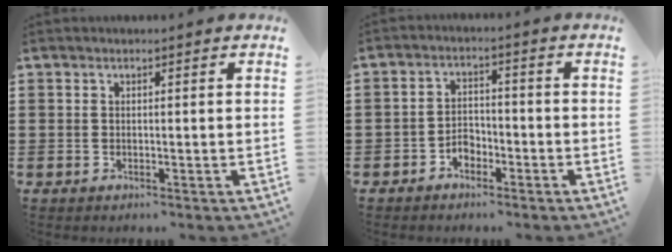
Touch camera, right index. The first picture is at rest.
{"total": 3.1, "force": [-2.2, 1.9, 1.0], "torque": [-0.022, 0.006, -0.045]}